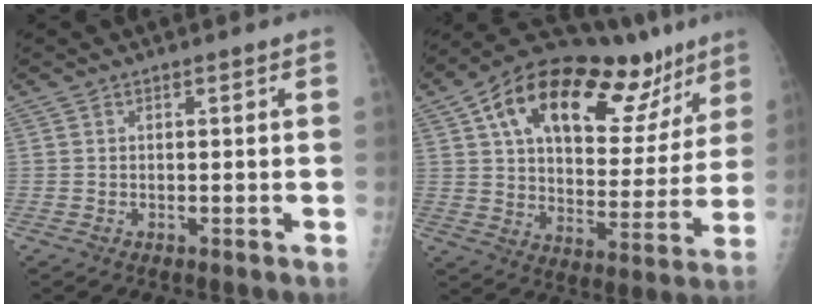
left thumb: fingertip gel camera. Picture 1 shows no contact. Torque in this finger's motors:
{"motor_torque": [0.92, 1.12, 1.73, -1.04, 0.29]}